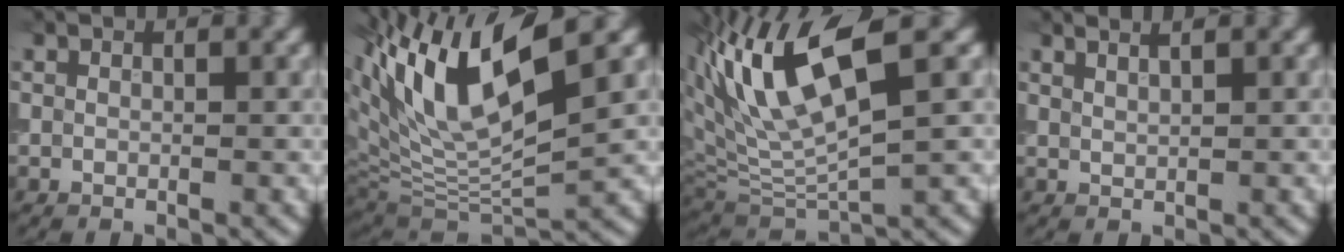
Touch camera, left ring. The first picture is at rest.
{"total": 11.0, "force": [5.1, 3.7, 9.0], "torque": [-0.178, 0.005, 0.100]}
{"total": 9.0, "force": [3.6, 2.7, 7.8], "torque": [-0.155, 0.002, 0.070]}
{"total": 2.2, "force": [1.7, 0.8, 1.3], "torque": [0.001, 0.009, 0.003]}